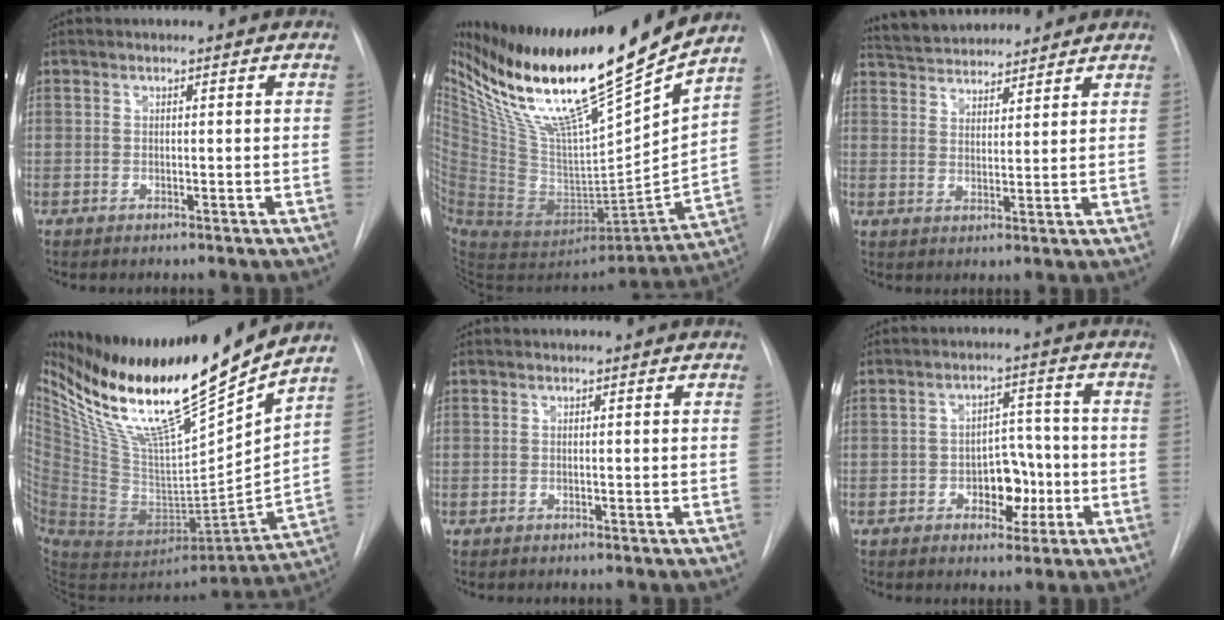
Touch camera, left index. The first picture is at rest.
{"total": 26.4, "force": [20.5, 1.1, 16.7], "torque": [-0.271, -0.017, 0.359]}
{"total": 10.7, "force": [10.1, 2.4, 2.6], "torque": [-0.042, 0.026, 0.163]}
{"total": 25.0, "force": [19.6, 1.3, 15.4], "torque": [-0.251, -0.016, 0.346]}
{"total": 0.0}
{"total": 6.3, "force": [-2.1, 3.8, 4.5], "torque": [-0.058, 0.017, -0.028]}